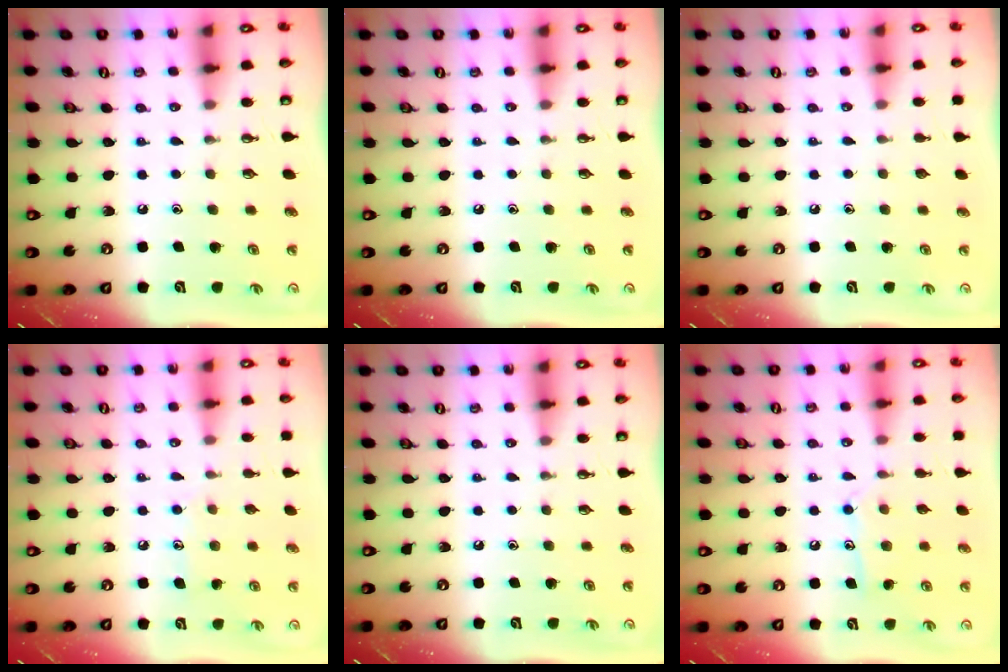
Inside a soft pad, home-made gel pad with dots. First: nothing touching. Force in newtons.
{"total": 0.0}
{"total": 0.0}
{"total": 7.5, "press": 7.5, "slide": 0.1}
{"total": 0.0}
{"total": 10.3, "press": 10.3, "slide": 0.5}